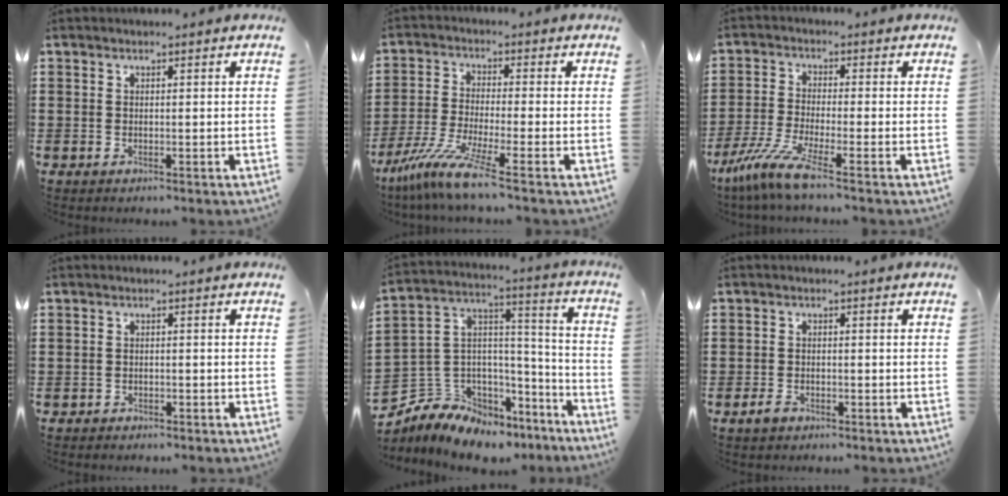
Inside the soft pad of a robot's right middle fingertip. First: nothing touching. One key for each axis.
{"total": 7.5, "fx": -5.5, "fy": -0.4, "fz": 5.1, "tx": -0.117, "ty": -0.025, "tz": -0.111}
{"total": 6.5, "fx": -4.5, "fy": -0.2, "fz": 4.6, "tx": -0.118, "ty": -0.026, "tz": -0.094}
{"total": 1.1, "fx": -1.0, "fy": 0.4, "fz": -0.1, "tx": -0.002, "ty": 0.004, "tz": -0.023}
{"total": 7.7, "fx": -6.2, "fy": 4.5, "fz": -0.1, "tx": -0.032, "ty": -0.008, "tz": -0.124}
{"total": 2.1, "fx": -1.3, "fy": 1.1, "fz": 1.2, "tx": -0.038, "ty": -0.004, "tz": -0.030}